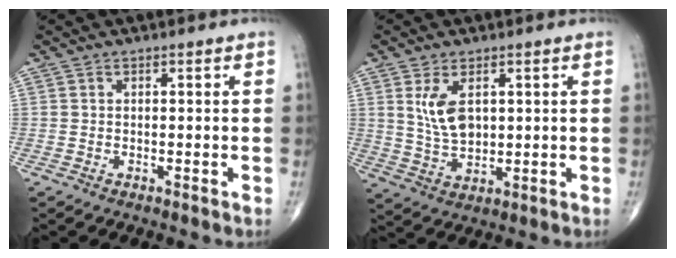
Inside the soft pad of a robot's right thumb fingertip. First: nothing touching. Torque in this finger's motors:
{"motor_torque": [-0.59, 0.56, -0.08, -0.14, 0.20]}